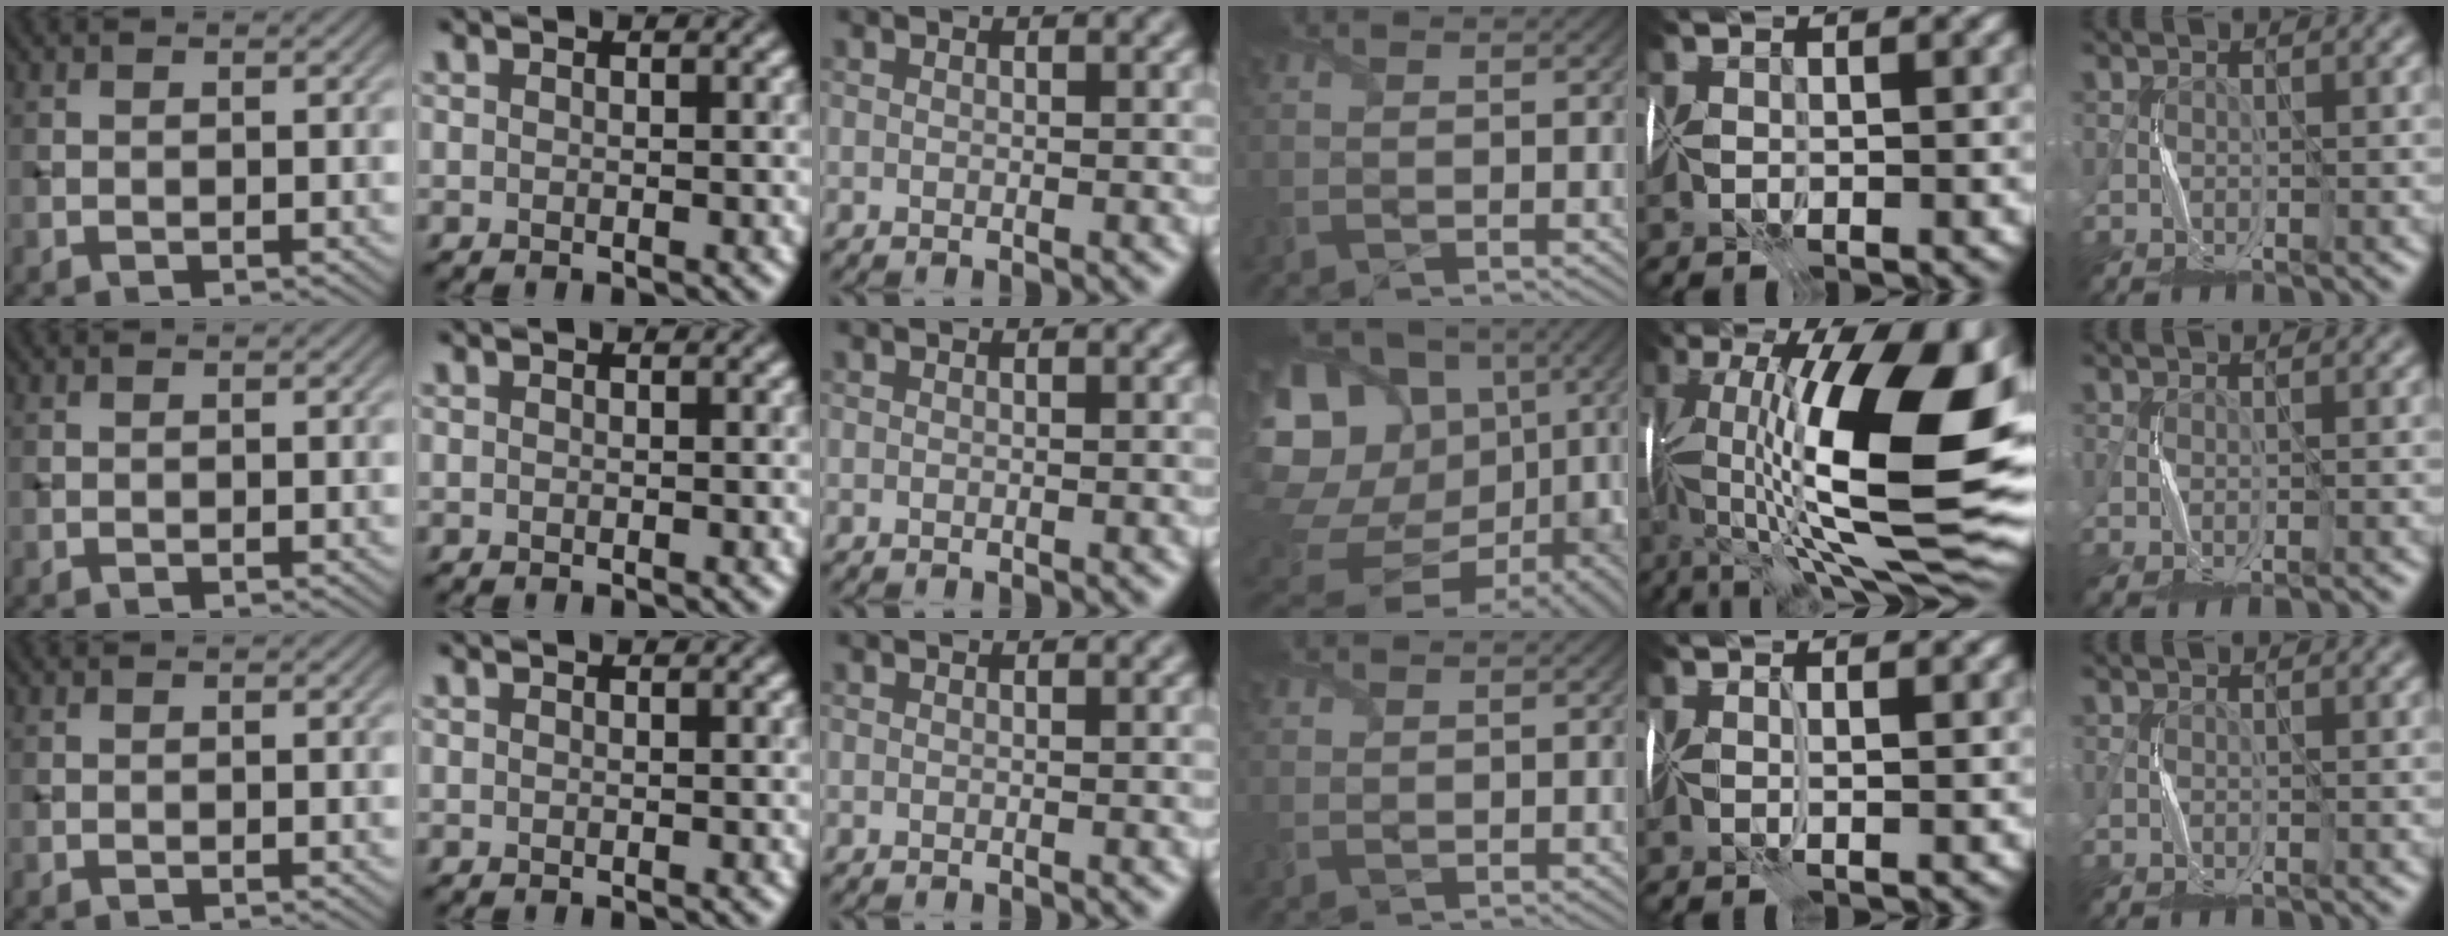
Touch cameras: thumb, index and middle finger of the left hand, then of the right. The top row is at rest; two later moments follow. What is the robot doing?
{"motion": "fold", "object": "wrapping paper"}